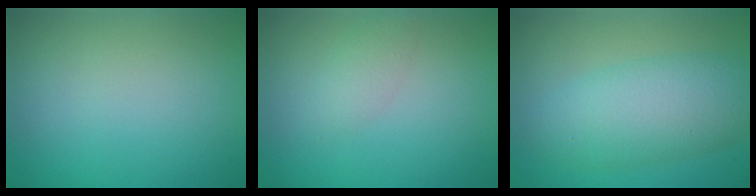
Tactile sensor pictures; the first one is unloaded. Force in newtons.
{"total": 1.5, "press": 1.5, "slide": 0.1}
{"total": 6.2, "press": 6.2, "slide": 0.2}